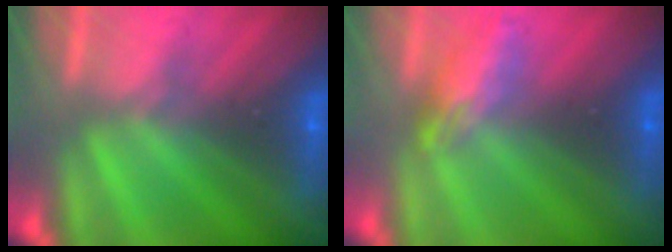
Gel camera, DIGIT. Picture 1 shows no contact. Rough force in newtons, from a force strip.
{"total": 2.4}